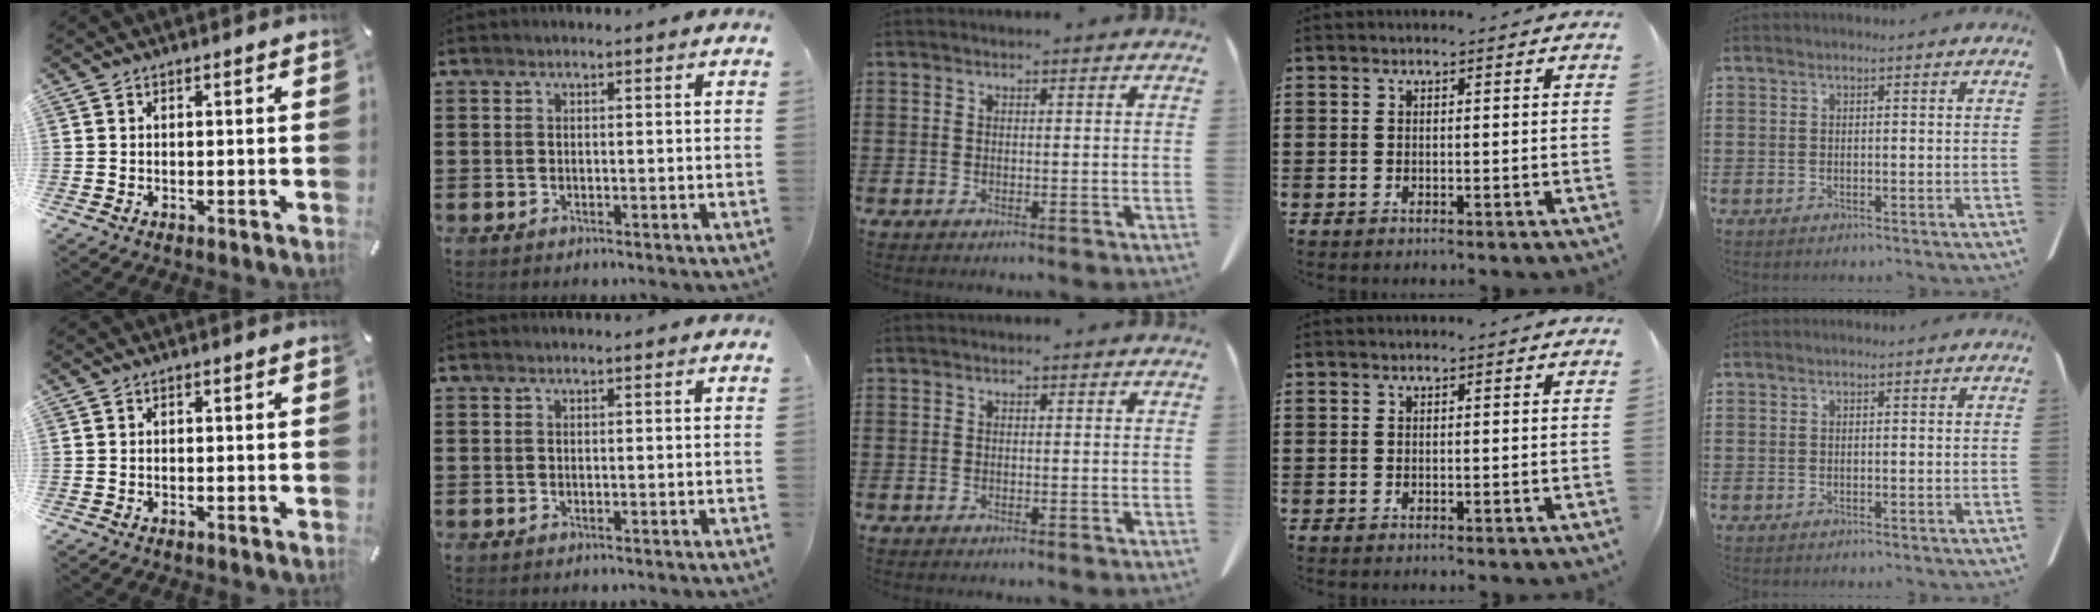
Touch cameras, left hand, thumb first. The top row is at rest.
{}